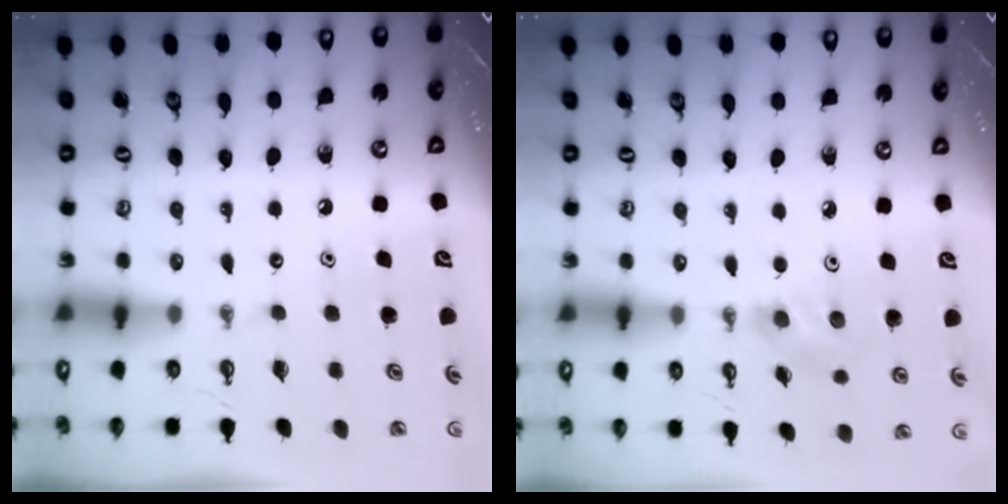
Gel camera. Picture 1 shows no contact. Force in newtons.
{"total": 4.3, "press": 4.3, "slide": 0.7}